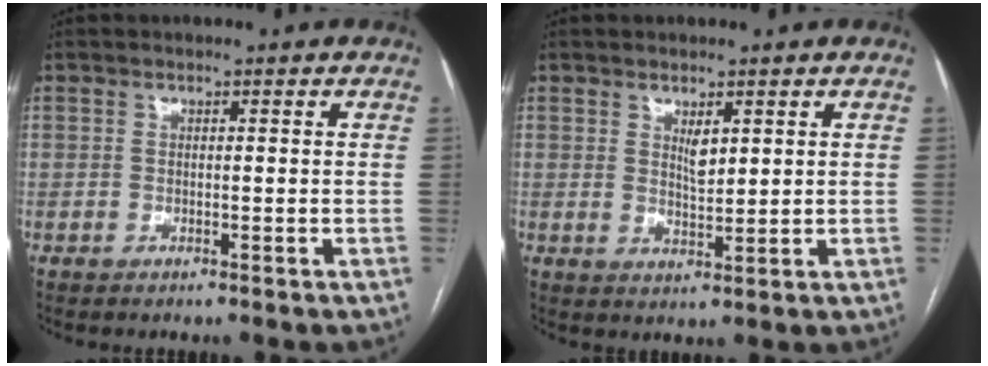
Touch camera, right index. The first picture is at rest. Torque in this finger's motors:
{"motor_torque": [0.12, -0.06, 0.03, 0.04]}